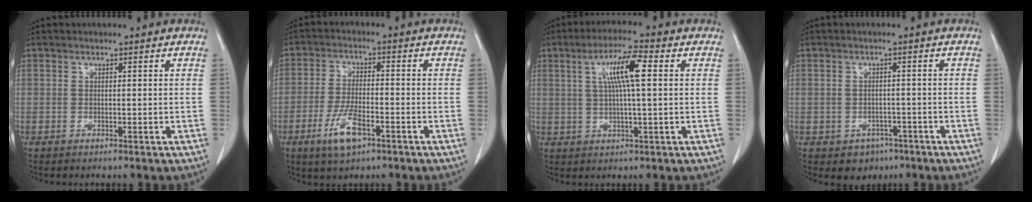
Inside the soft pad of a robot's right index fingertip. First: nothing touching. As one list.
[{"total": 7.1, "force": [-3.6, 2.0, 5.7], "torque": [-0.122, -0.010, -0.062]}, {"total": 7.7, "force": [2.0, 0.5, 7.4], "torque": [-0.136, 0.010, 0.035]}, {"total": 3.7, "force": [-2.1, 2.9, 0.9], "torque": [-0.006, 0.008, -0.019]}]